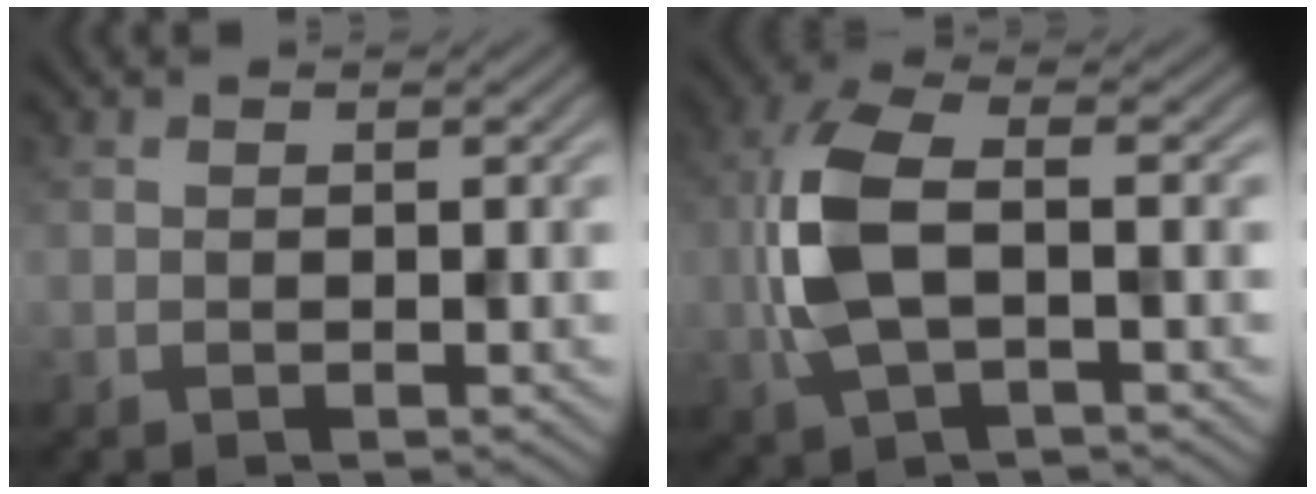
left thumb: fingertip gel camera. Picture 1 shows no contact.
{"total": 8.7, "force": [-0.7, 3.9, 7.7], "torque": [-0.188, 0.009, -0.020]}